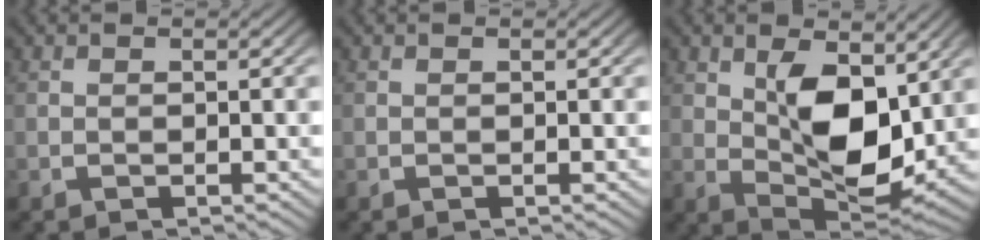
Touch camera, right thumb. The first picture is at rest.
{"total": 0.0}
{"total": 8.6, "force": [0.7, 4.6, 7.2], "torque": [-0.139, -0.041, 0.031]}